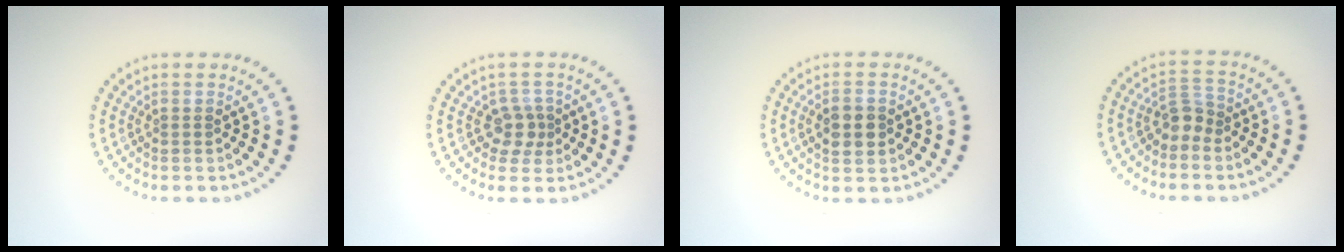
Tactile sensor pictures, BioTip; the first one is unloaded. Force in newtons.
{"total": 2.1, "press": 1.7, "slide": 1.2}
{"total": 2.7, "press": 2.7, "slide": 0.1}
{"total": 1.9, "press": 1.6, "slide": 1.1}